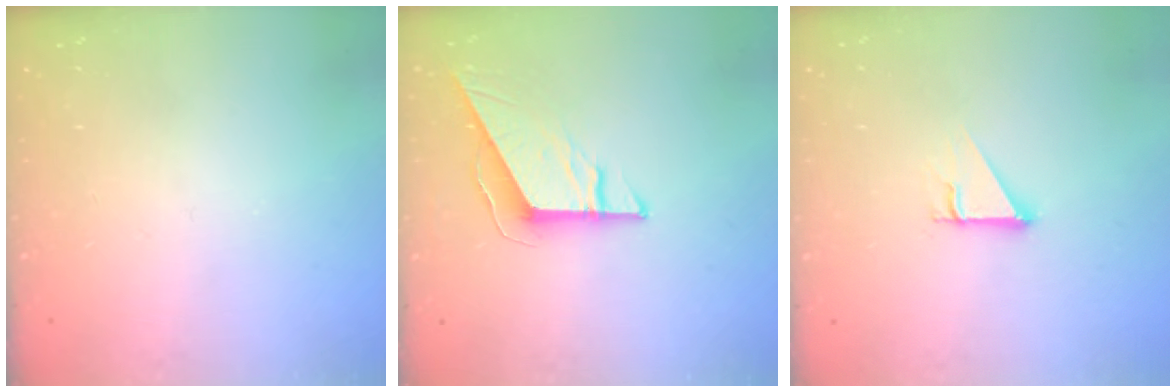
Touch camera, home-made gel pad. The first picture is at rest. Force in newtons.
{"total": 9.2, "press": 9.2, "slide": 0.4}
{"total": 2.5, "press": 2.5, "slide": 0.2}